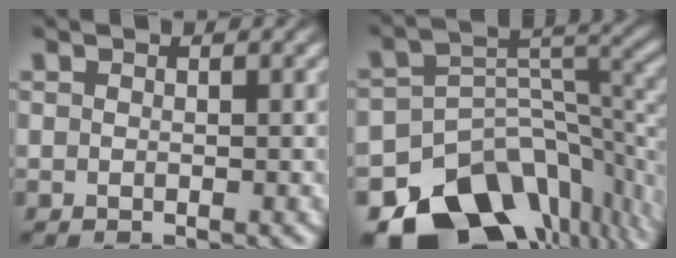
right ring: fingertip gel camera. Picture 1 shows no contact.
{"total": 17.5, "force": [-9.8, 10.2, 10.4], "torque": [-0.149, -0.047, -0.131]}